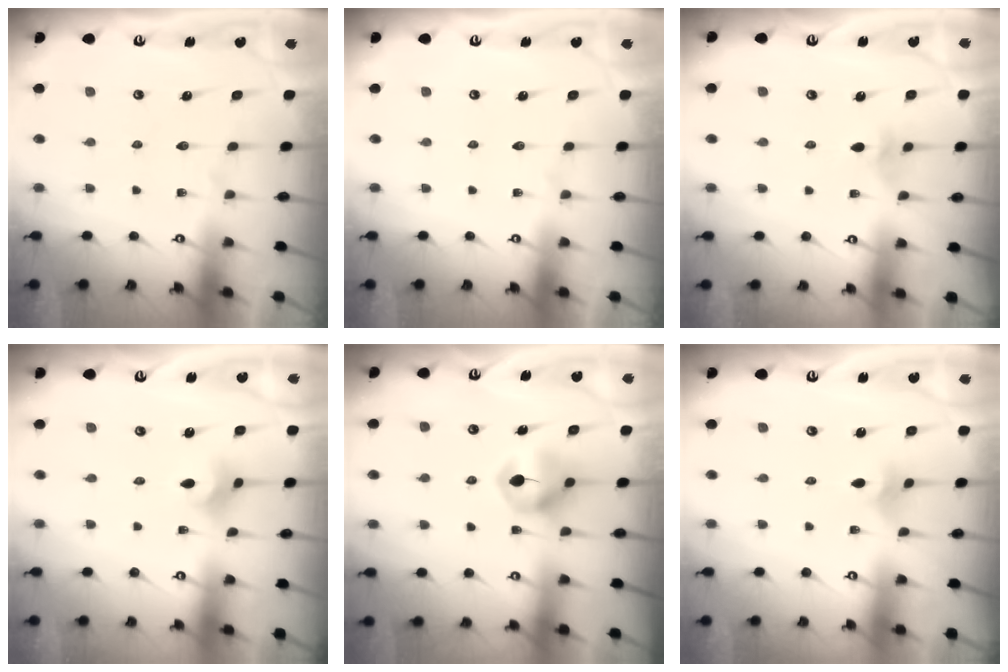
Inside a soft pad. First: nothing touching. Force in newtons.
{"total": 0.0}
{"total": 3.0, "press": 2.9, "slide": 0.6}
{"total": 3.4, "press": 3.4, "slide": 0.5}
{"total": 7.4, "press": 7.4, "slide": 0.2}
{"total": 2.4, "press": 2.3, "slide": 0.5}